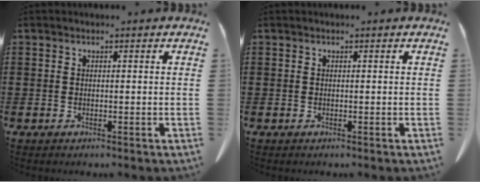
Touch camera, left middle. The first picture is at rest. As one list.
[{"total": 0.0}]